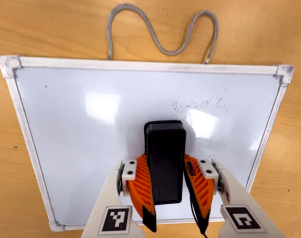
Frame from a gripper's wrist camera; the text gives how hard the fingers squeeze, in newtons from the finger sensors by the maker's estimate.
{"total": 11.8, "left": 11.3, "right": 12.3}